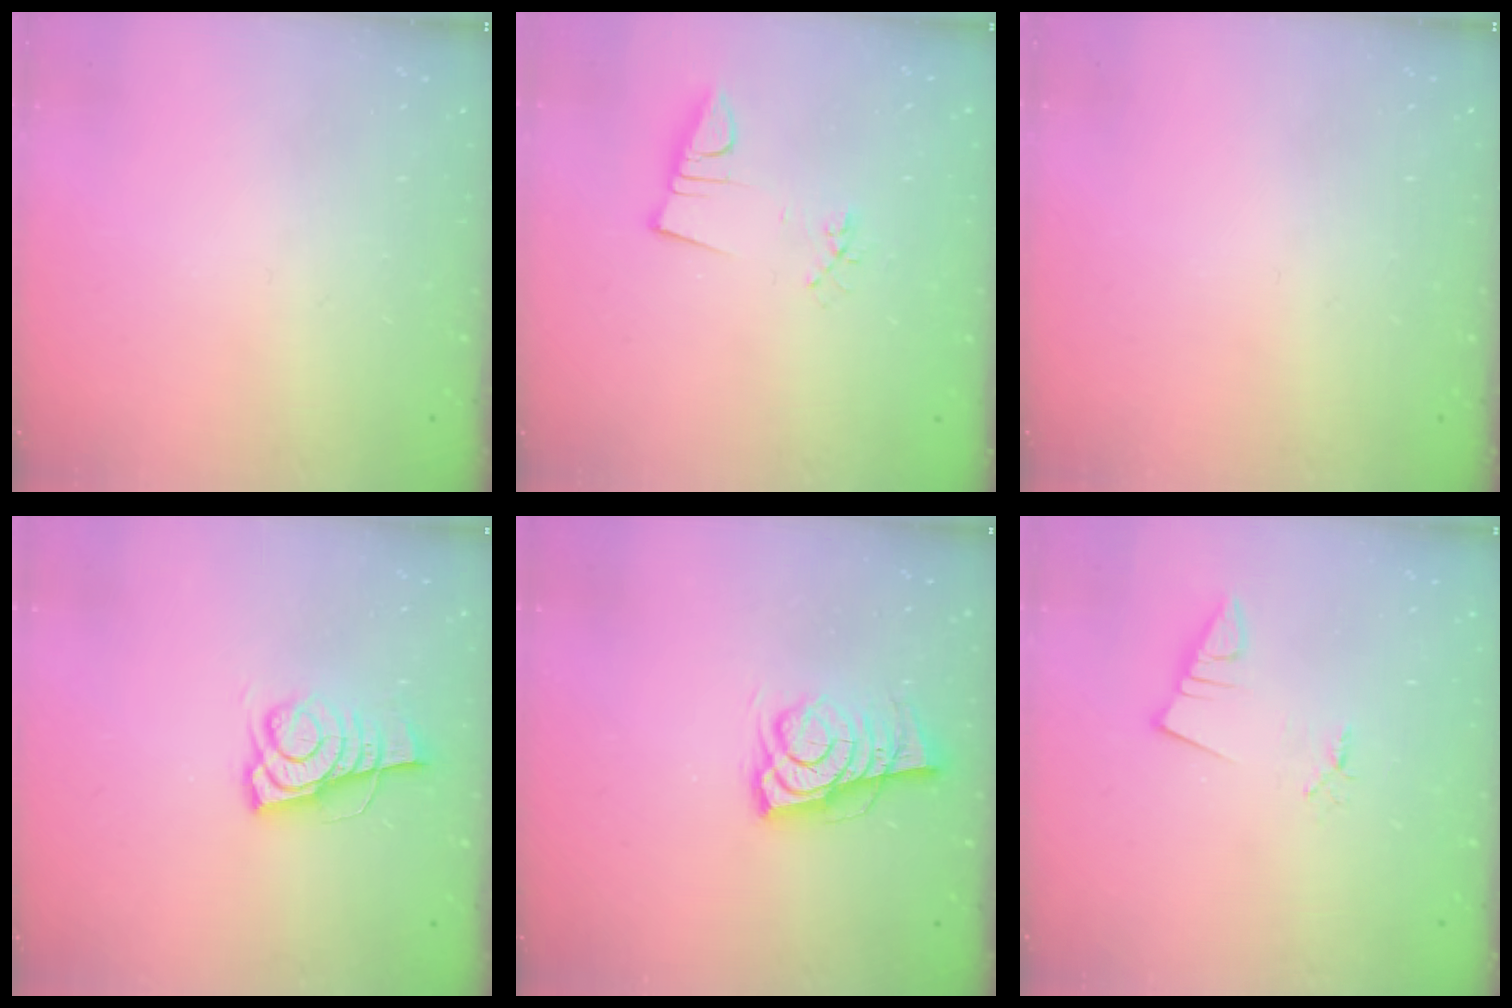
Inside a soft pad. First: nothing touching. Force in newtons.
{"total": 2.9, "press": 1.3, "slide": 2.6}
{"total": 0.0}
{"total": 8.3, "press": 8.2, "slide": 0.4}
{"total": 6.9, "press": 6.8, "slide": 0.8}
{"total": 1.4, "press": 1.4, "slide": 0.1}